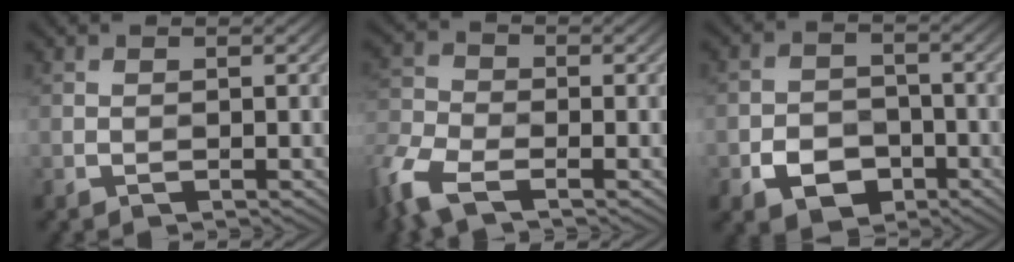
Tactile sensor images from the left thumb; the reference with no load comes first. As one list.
[{"total": 8.0, "force": [-4.5, 4.0, 5.3], "torque": [-0.134, -0.018, -0.104]}, {"total": 5.3, "force": [-1.3, 4.2, 3.0], "torque": [-0.051, -0.007, -0.025]}]